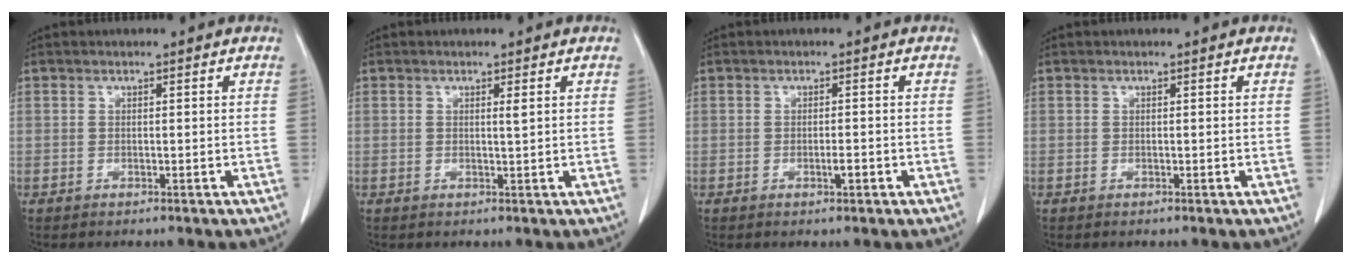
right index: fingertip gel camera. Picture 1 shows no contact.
{"total": 0.9, "force": [0.4, -0.1, 0.8], "torque": [-0.018, -0.003, 0.006]}
{"total": 1.6, "force": [-0.6, 0.3, 1.4], "torque": [-0.025, -0.001, -0.010]}
{"total": 0.0}